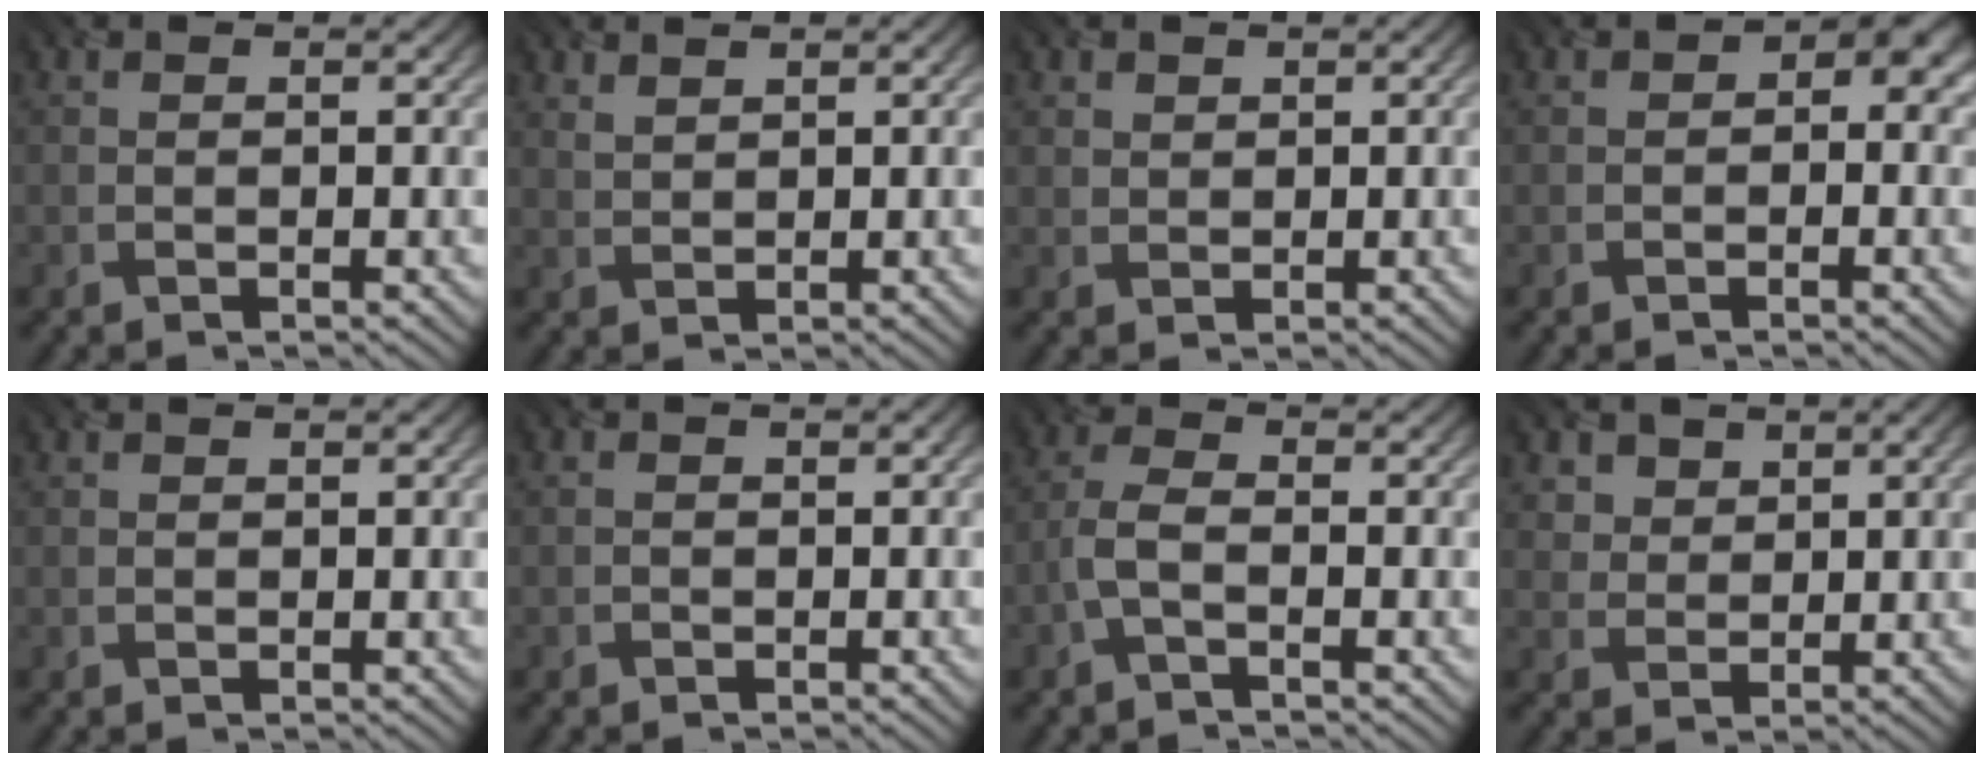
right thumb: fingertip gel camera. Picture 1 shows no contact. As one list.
[{"total": 1.5, "force": [1.3, 0.6, 0.7], "torque": [-0.024, -0.002, 0.032]}, {"total": 1.3, "force": [0.7, 1.0, 0.3], "torque": [-0.012, -0.005, 0.016]}, {"total": 3.3, "force": [0.2, 2.3, 2.3], "torque": [-0.025, -0.003, -0.006]}, {"total": 0.0}, {"total": 0.8, "force": [-0.5, 0.6, 0.4], "torque": [-0.006, -0.002, -0.009]}, {"total": 3.0, "force": [-1.4, 0.9, 2.4], "torque": [-0.064, 0.006, -0.040]}, {"total": 3.6, "force": [2.1, 2.6, 1.3], "torque": [-0.039, -0.009, 0.051]}]